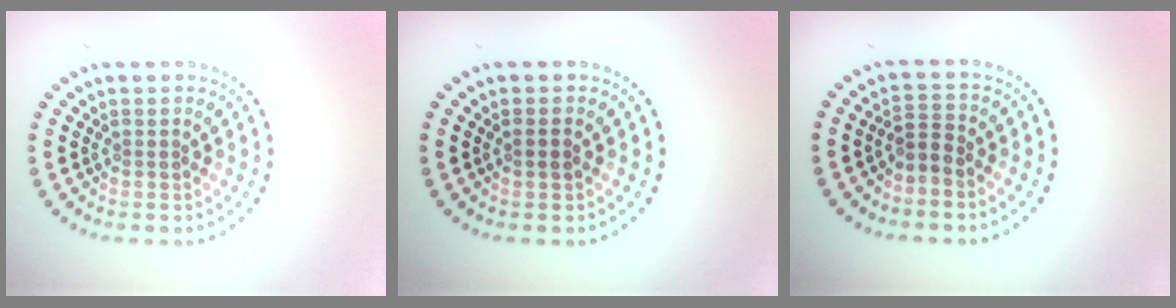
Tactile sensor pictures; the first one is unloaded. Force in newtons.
{"total": 0.9, "press": 0.8, "slide": 0.5}
{"total": 1.8, "press": 1.2, "slide": 1.2}